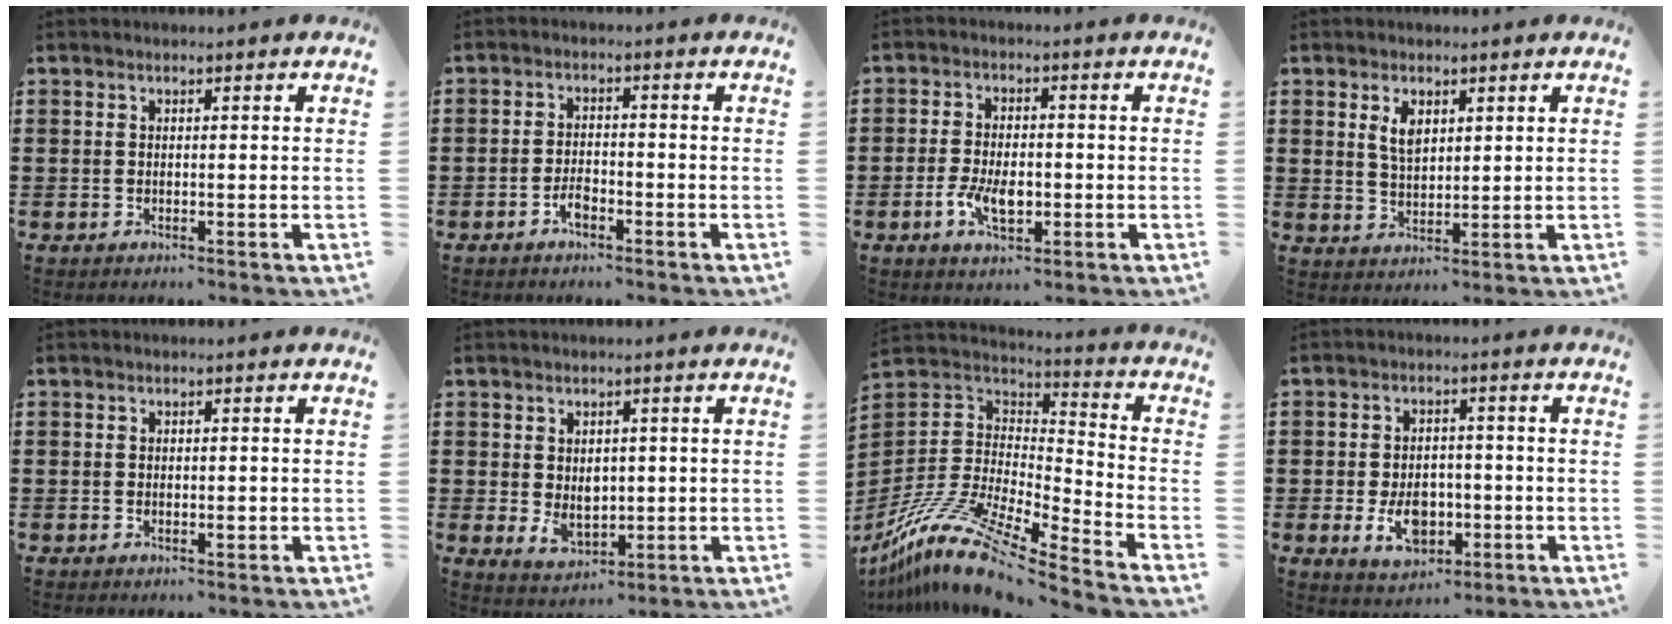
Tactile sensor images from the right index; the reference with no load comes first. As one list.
[{"total": 2.6, "force": [-1.5, 1.1, 1.8], "torque": [-0.041, 0.002, -0.031]}, {"total": 5.4, "force": [-1.5, 2.8, 4.4], "torque": [-0.087, 0.005, -0.028]}, {"total": 3.6, "force": [1.7, 1.8, 2.6], "torque": [-0.056, 0.006, 0.030]}, {"total": 1.2, "force": [-0.2, 0.6, 0.9], "torque": [-0.018, 0.000, -0.004]}, {"total": 3.8, "force": [0.2, 3.0, 2.4], "torque": [-0.036, 0.003, 0.000]}, {"total": 13.8, "force": [-10.8, 2.0, 8.4], "torque": [-0.196, 0.002, -0.216]}, {"total": 6.3, "force": [-1.7, 4.3, 4.2], "torque": [-0.073, 0.000, -0.035]}]